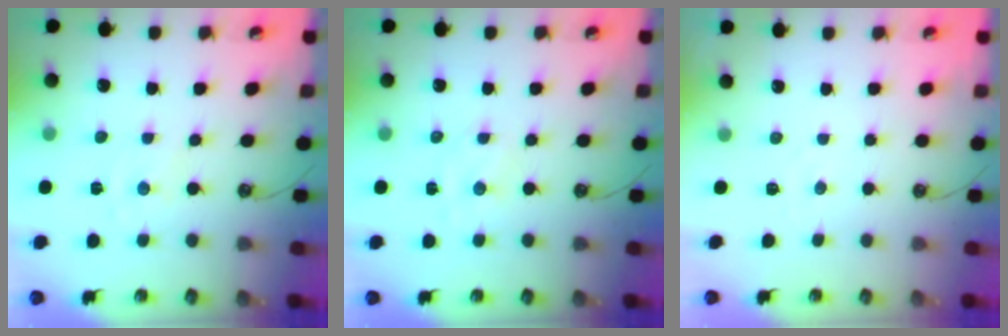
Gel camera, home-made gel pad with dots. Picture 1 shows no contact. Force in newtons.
{"total": 1.5, "press": 1.5, "slide": 0.3}
{"total": 4.1, "press": 4.0, "slide": 0.5}